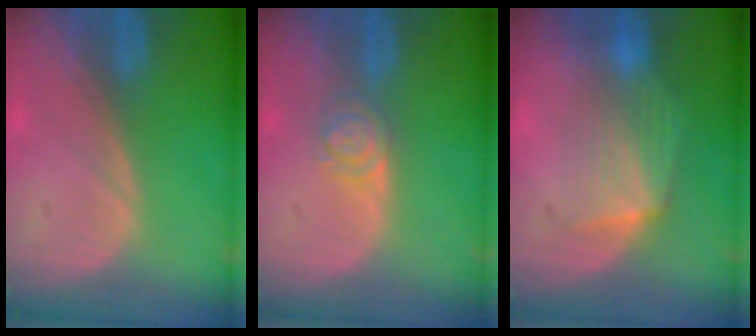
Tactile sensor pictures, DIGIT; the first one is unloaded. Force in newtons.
{"total": 3.8, "press": 3.4, "slide": 1.7}
{"total": 7.3, "press": 6.9, "slide": 2.6}